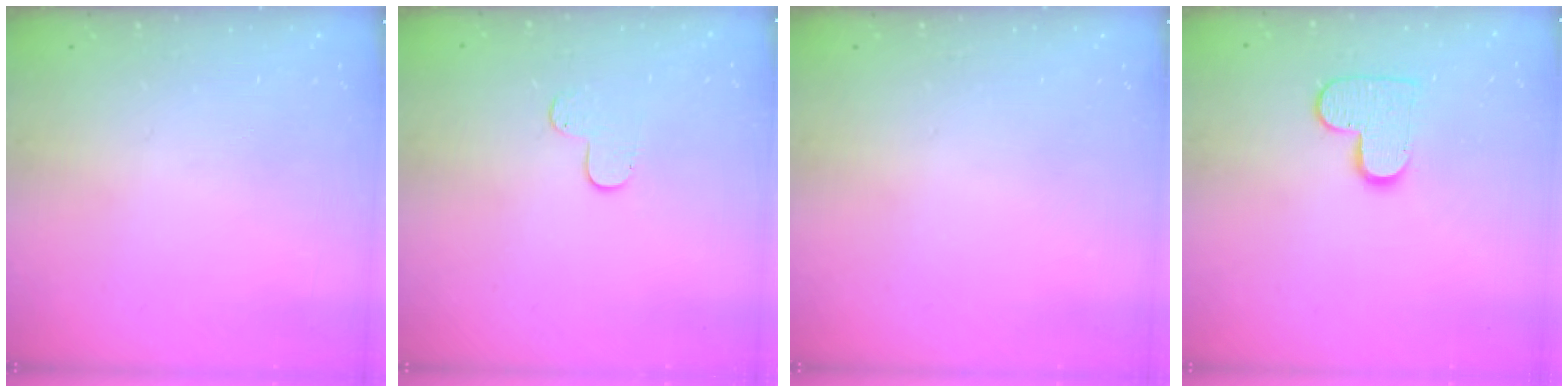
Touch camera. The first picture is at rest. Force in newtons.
{"total": 3.8, "press": 3.8, "slide": 0.4}
{"total": 0.0}
{"total": 10.0, "press": 10.0, "slide": 0.6}